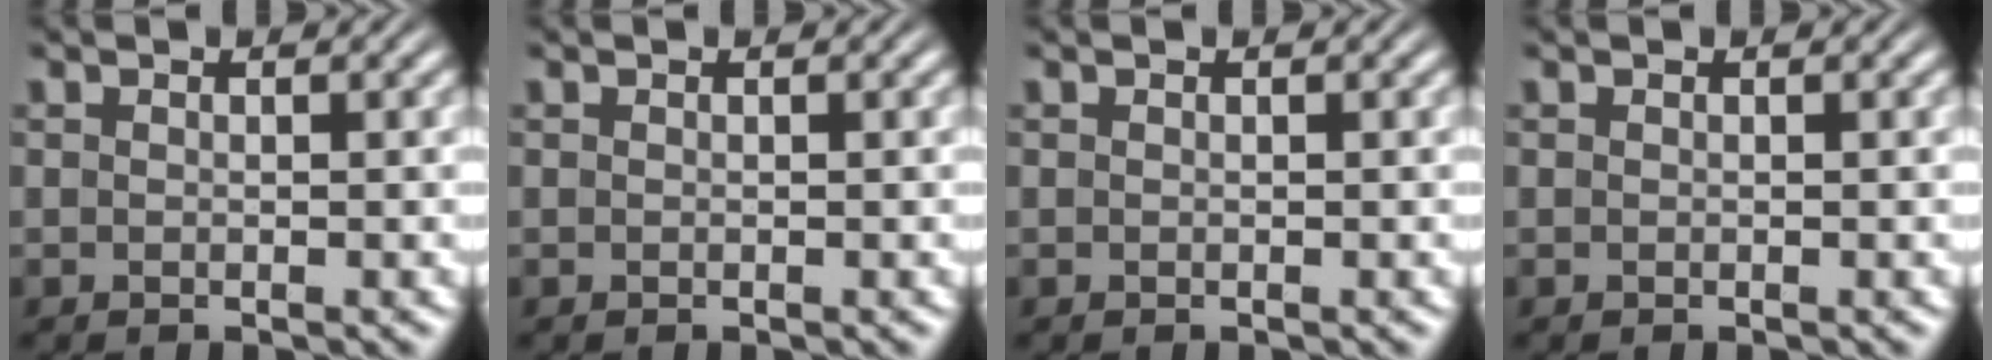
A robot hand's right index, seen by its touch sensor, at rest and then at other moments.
{"total": 0.0}
{"total": 0.0}
{"total": 0.0}